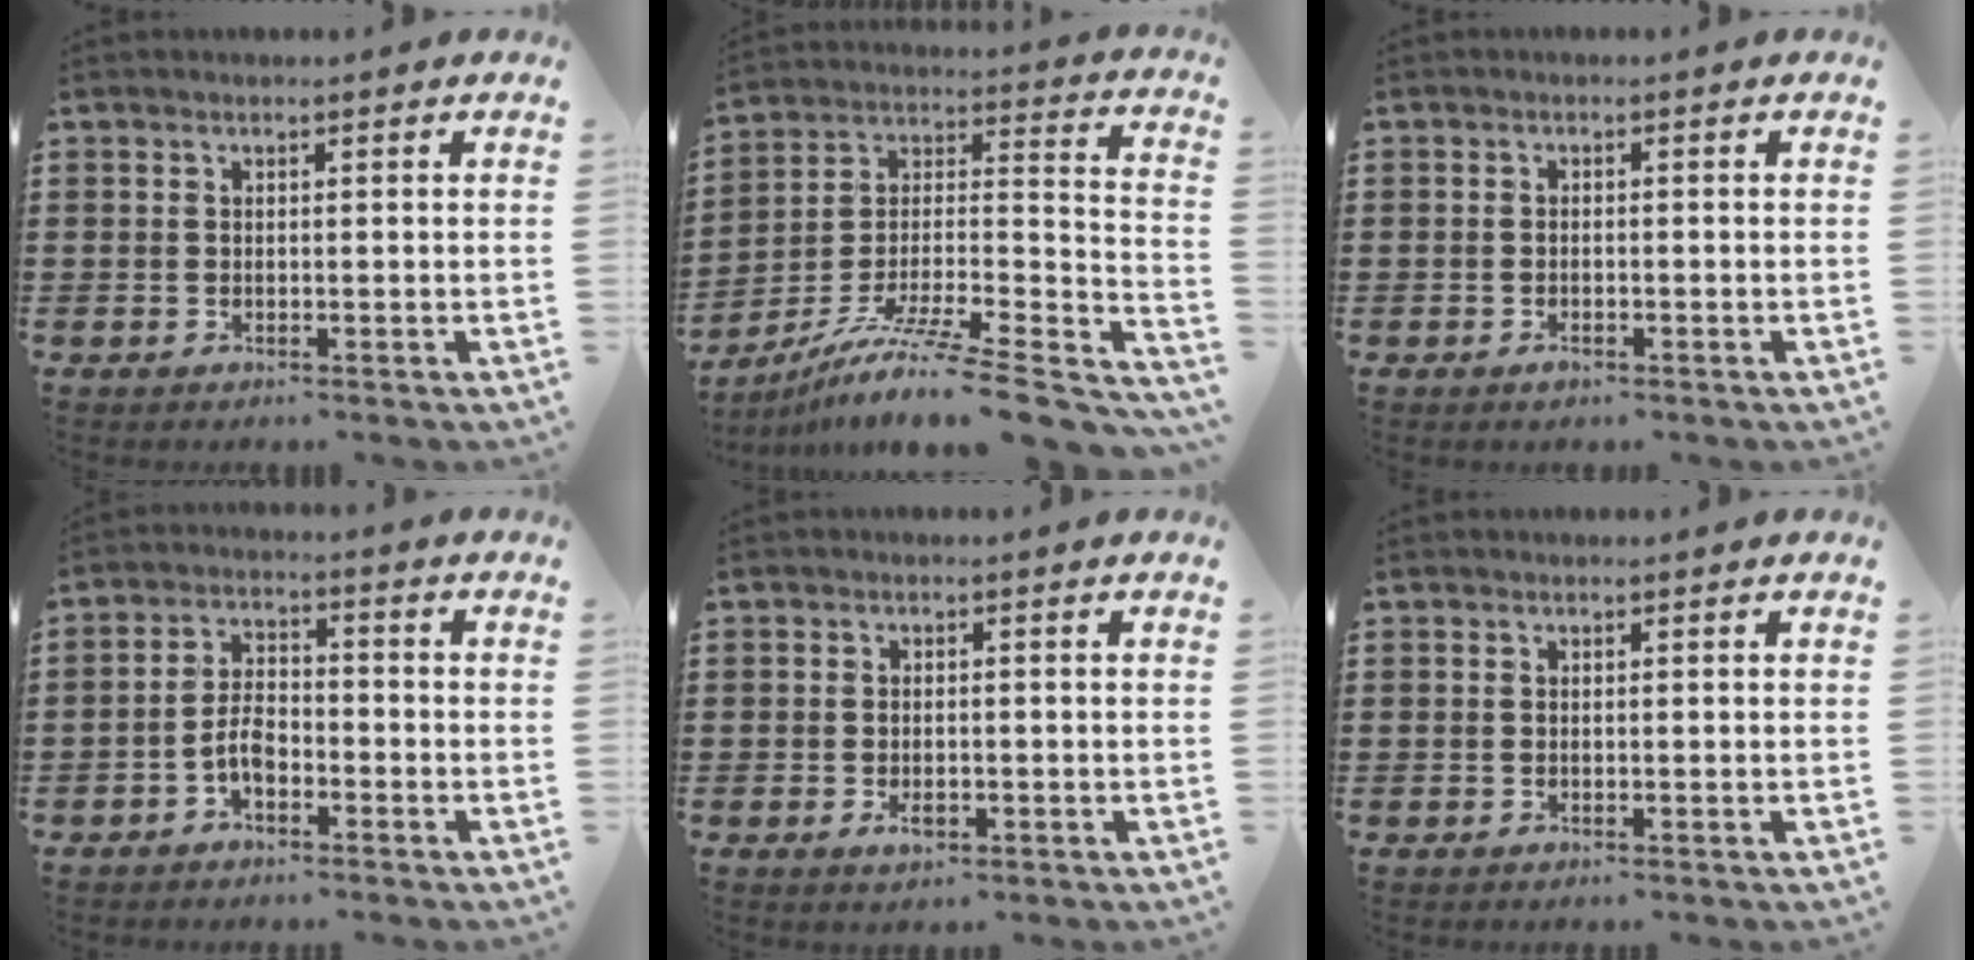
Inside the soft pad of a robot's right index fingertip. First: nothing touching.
{"total": 11.6, "force": [-8.7, 0.7, 7.7], "torque": [-0.132, 0.002, -0.163]}
{"total": 1.1, "force": [-0.6, 0.5, 0.8], "torque": [-0.016, -0.002, -0.010]}
{"total": 4.5, "force": [-2.1, 2.3, 3.2], "torque": [-0.078, 0.001, -0.046]}
{"total": 2.2, "force": [-0.6, 1.0, 1.8], "torque": [-0.035, -0.001, -0.010]}
{"total": 0.0}